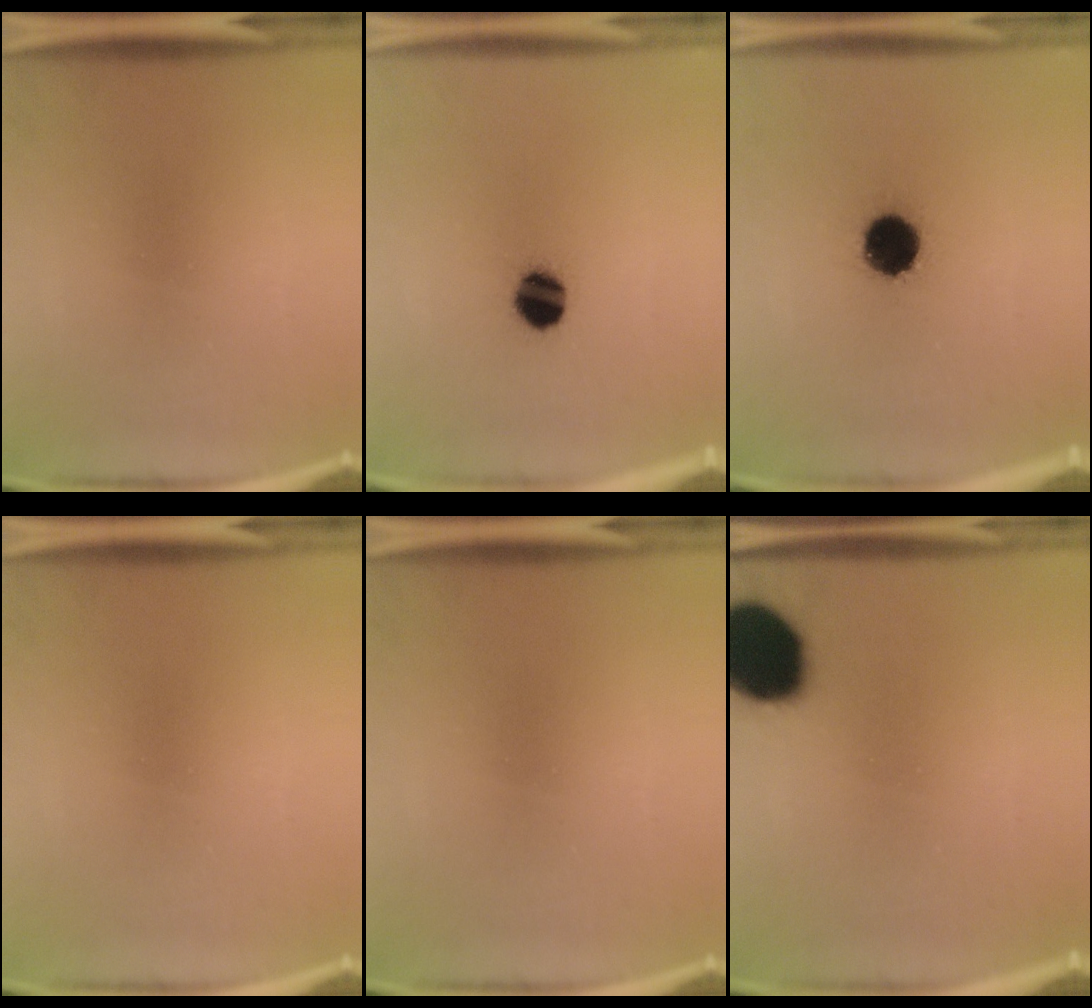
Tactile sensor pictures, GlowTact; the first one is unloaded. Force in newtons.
{"total": 8.3}
{"total": 12.4}
{"total": 0.0}
{"total": 0.0}
{"total": 19.2}